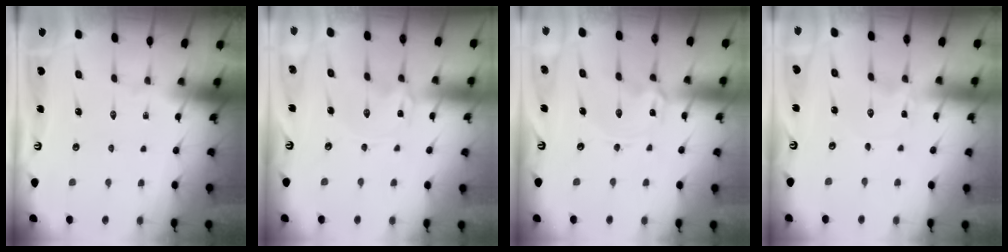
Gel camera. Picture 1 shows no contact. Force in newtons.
{"total": 0.0}
{"total": 2.4, "press": 2.4, "slide": 0.4}
{"total": 0.0}